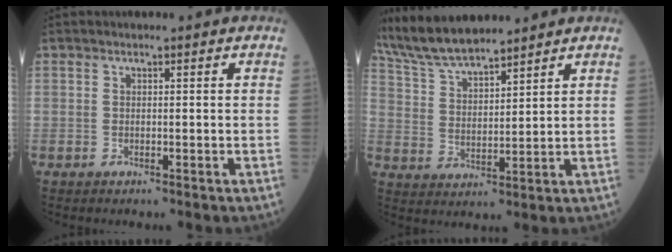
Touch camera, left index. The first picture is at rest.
{"total": 10.6, "force": [9.7, 1.1, 4.1], "torque": [-0.096, 0.017, 0.193]}